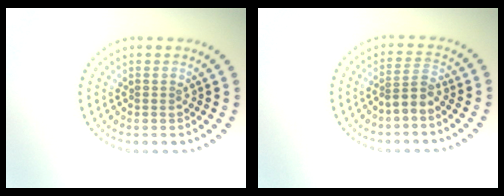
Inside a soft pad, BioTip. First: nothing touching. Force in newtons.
{"total": 2.2, "press": 1.7, "slide": 1.4}